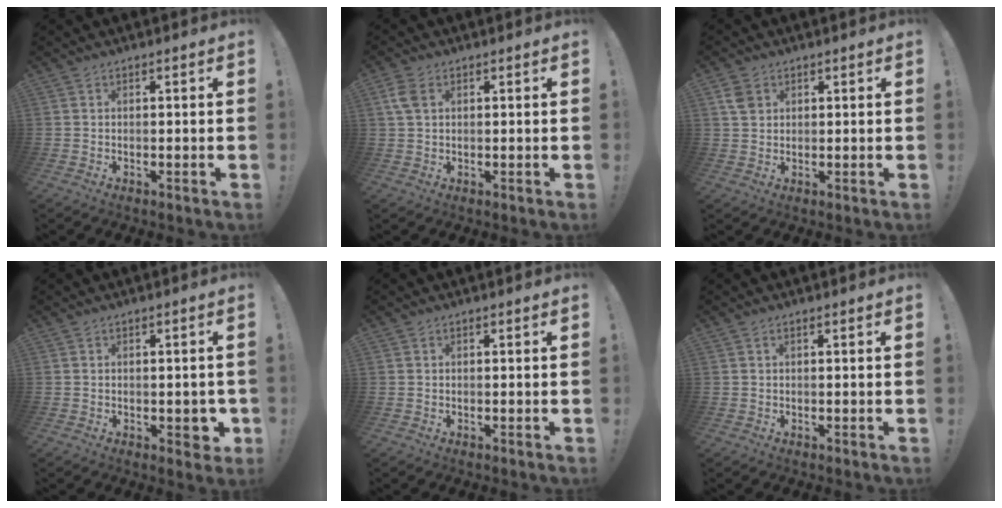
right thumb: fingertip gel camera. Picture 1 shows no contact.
{"total": 4.1, "force": [1.4, 2.4, 3.0], "torque": [-0.062, 0.001, 0.025]}
{"total": 3.8, "force": [1.8, 2.9, 1.7], "torque": [-0.024, -0.001, 0.035]}
{"total": 4.4, "force": [-1.0, 2.5, 3.4], "torque": [-0.034, 0.008, -0.012]}
{"total": 0.0}
{"total": 0.6, "force": [0.2, 0.3, 0.4], "torque": [-0.003, -0.001, 0.003]}